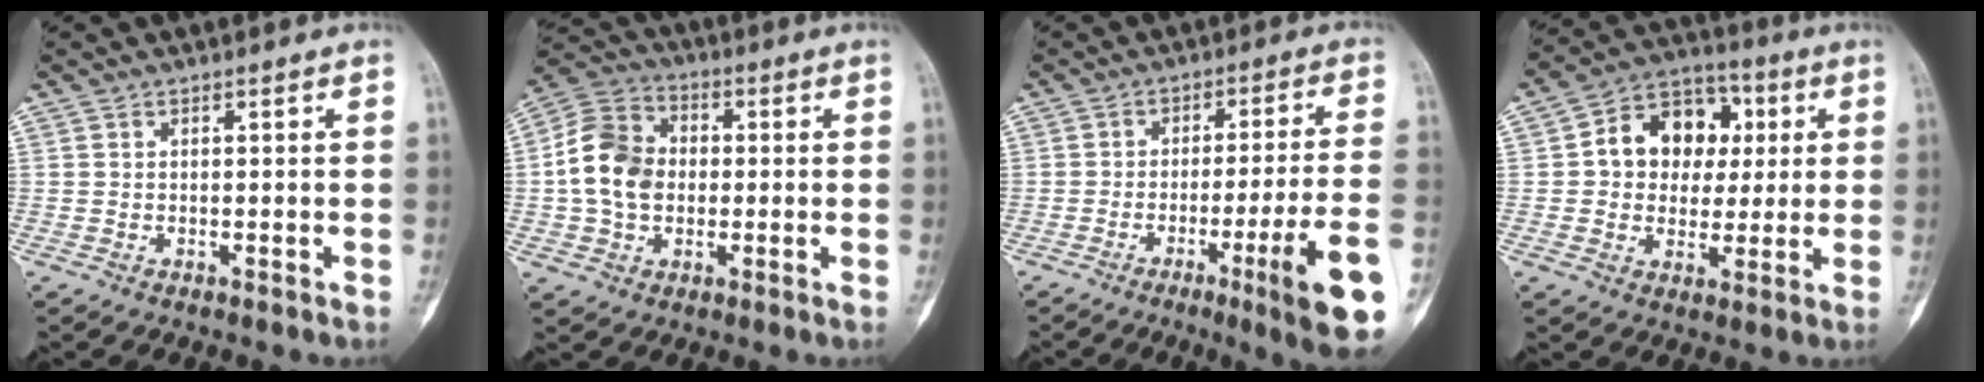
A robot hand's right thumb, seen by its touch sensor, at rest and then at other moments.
{"total": 12.2, "force": [-0.3, 9.6, 7.6], "torque": [-0.123, 0.025, -0.014]}
{"total": 15.4, "force": [-6.3, 0.6, 14.1], "torque": [-0.178, 0.010, -0.088]}
{"total": 13.6, "force": [2.2, 10.8, 8.0], "torque": [-0.074, 0.016, 0.028]}